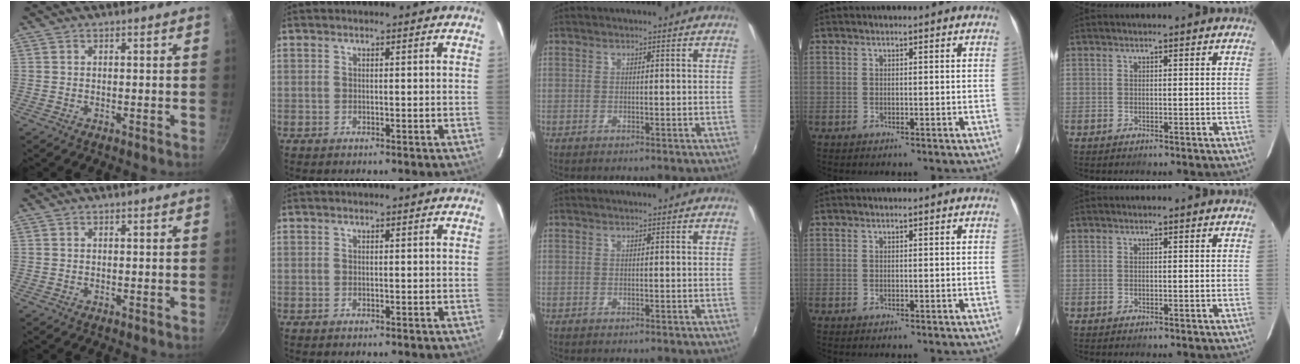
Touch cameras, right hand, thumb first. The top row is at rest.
{}